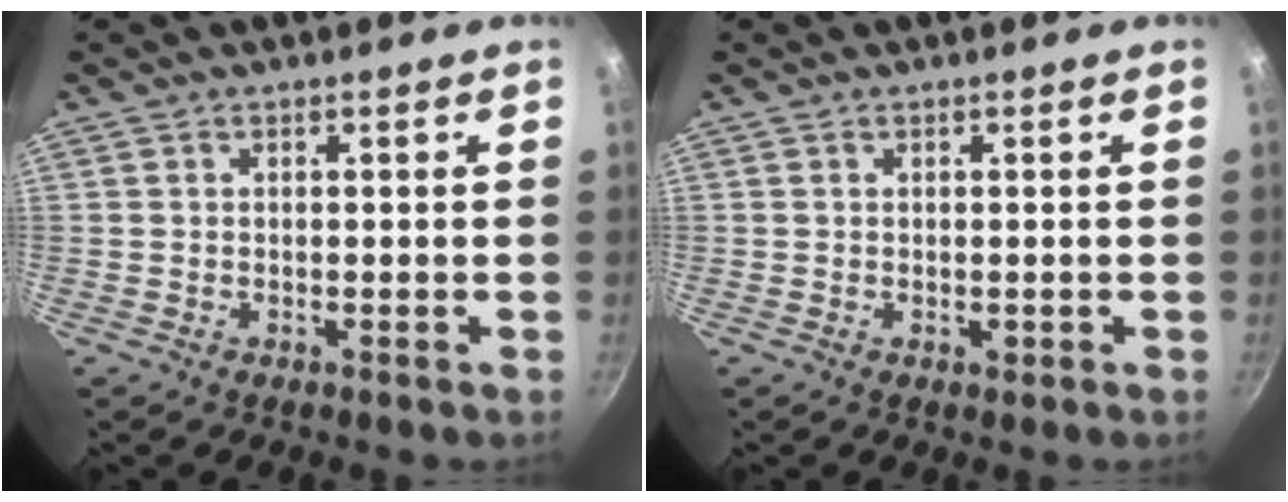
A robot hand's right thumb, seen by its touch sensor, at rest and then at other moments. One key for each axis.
{"total": 0.7, "fx": -0.1, "fy": 0.4, "fz": 0.6, "tx": -0.007, "ty": 0.000, "tz": -0.001}